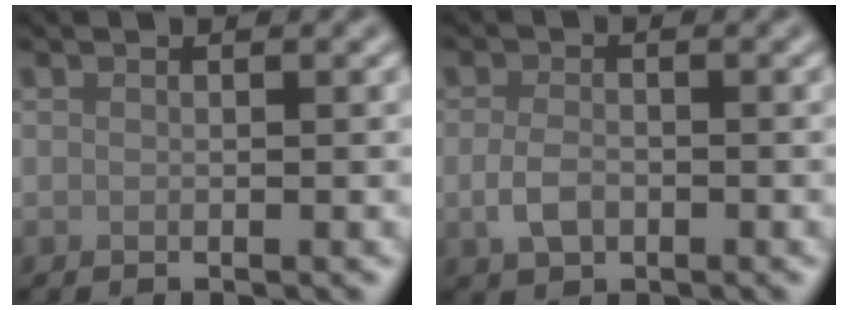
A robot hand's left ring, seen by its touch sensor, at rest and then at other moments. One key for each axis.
{"total": 2.4, "fx": -0.6, "fy": 1.7, "fz": 1.6, "tx": -0.035, "ty": -0.004, "tz": -0.015}